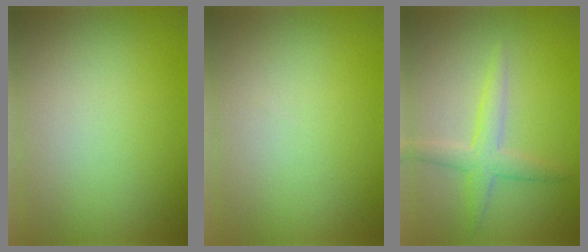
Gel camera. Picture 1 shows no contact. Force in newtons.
{"total": 0.0}
{"total": 2.8, "press": 2.8, "slide": 0.1}